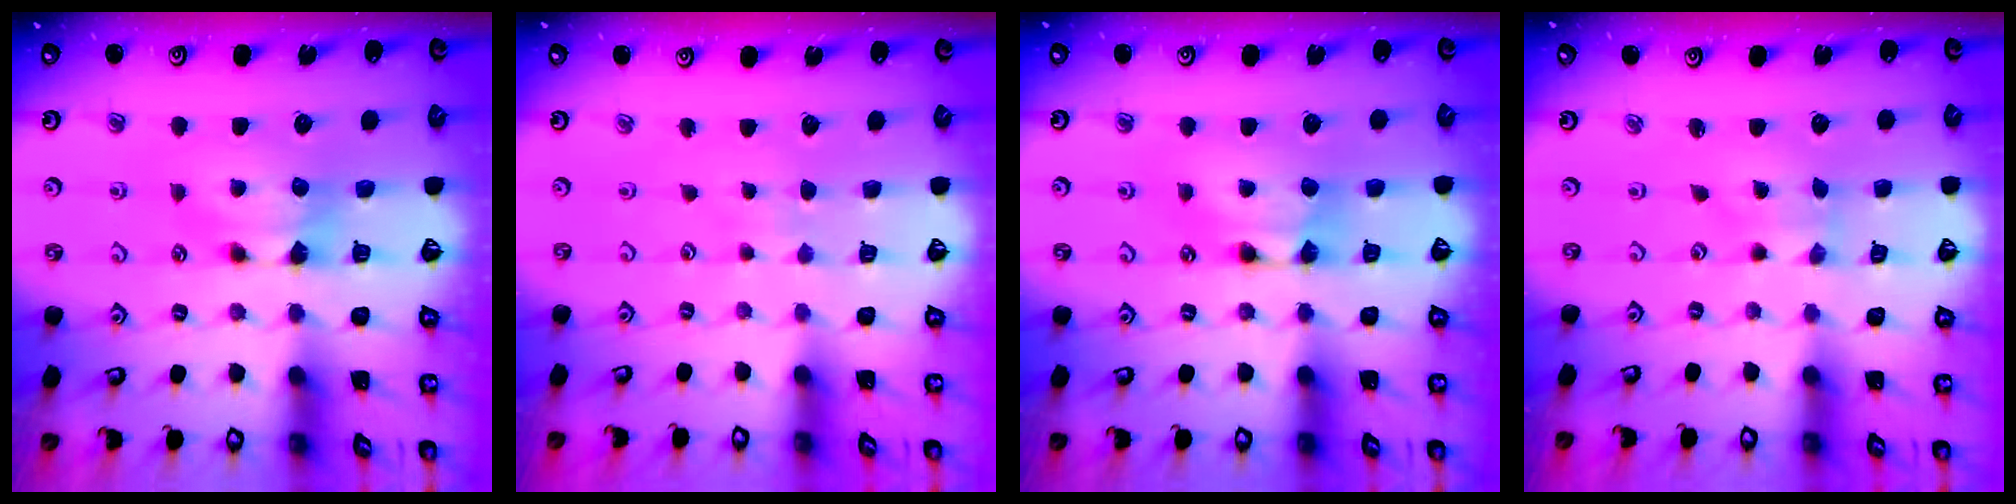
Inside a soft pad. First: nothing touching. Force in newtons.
{"total": 4.3, "press": 4.3, "slide": 0.4}
{"total": 2.1, "press": 2.1, "slide": 0.1}
{"total": 3.4, "press": 3.4, "slide": 0.7}